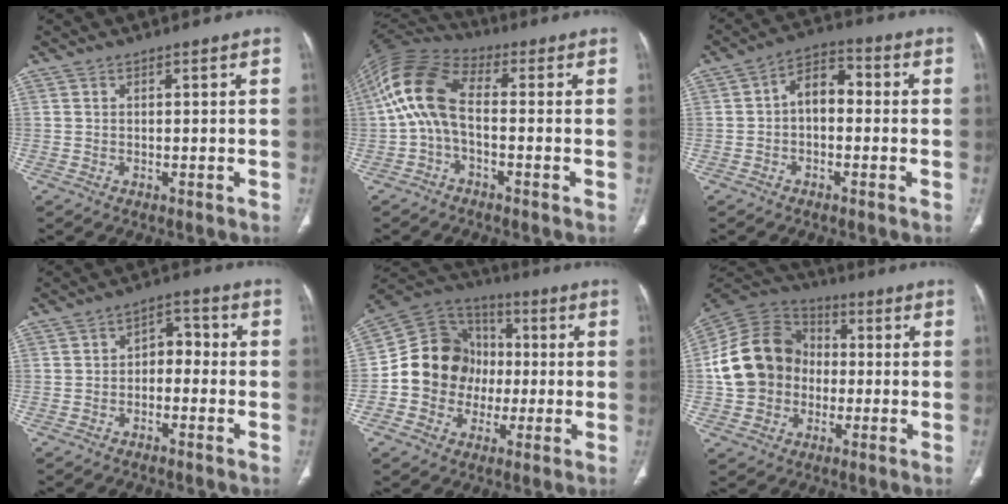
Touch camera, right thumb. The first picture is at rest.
{"total": 11.9, "force": [-0.7, 6.2, 10.1], "torque": [-0.209, 0.037, -0.027]}
{"total": 7.1, "force": [-0.4, 4.6, 5.3], "torque": [-0.068, 0.030, -0.019]}
{"total": 5.1, "force": [-1.1, 3.5, 3.5], "torque": [-0.032, 0.032, -0.028]}
{"total": 15.9, "force": [-1.5, 14.2, 7.0], "torque": [-0.087, 0.033, -0.031]}
{"total": 16.6, "force": [-1.2, 14.1, 8.6], "torque": [-0.146, 0.030, -0.030]}